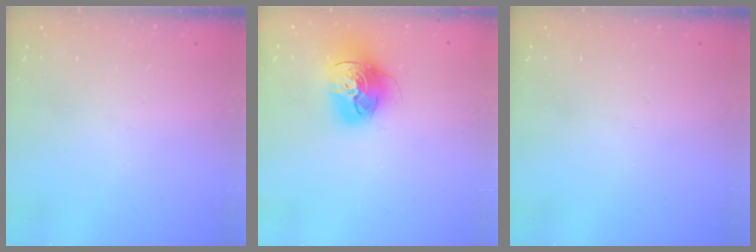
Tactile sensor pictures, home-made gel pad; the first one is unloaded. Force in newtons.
{"total": 17.4, "press": 17.3, "slide": 2.1}
{"total": 0.0}